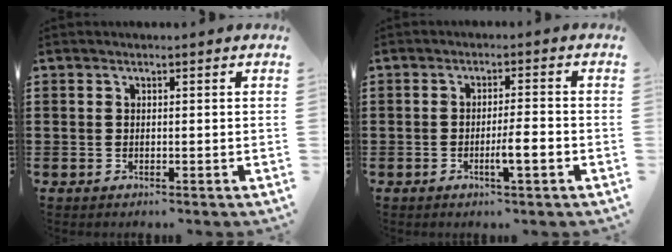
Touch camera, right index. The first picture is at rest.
{"total": 3.9, "force": [-1.6, 0.3, 3.5], "torque": [-0.059, -0.002, -0.028]}